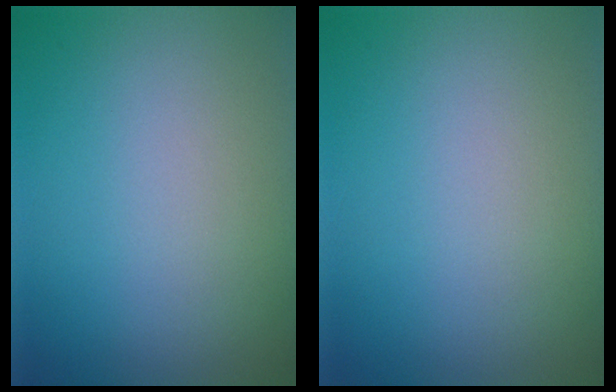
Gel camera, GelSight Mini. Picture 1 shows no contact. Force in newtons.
{"total": 0.0}